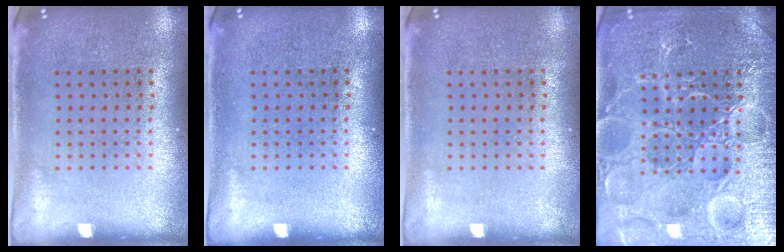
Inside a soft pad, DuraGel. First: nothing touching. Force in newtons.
{"total": 0.0}
{"total": 0.0}
{"total": 7.3, "press": 7.3, "slide": 0.9}